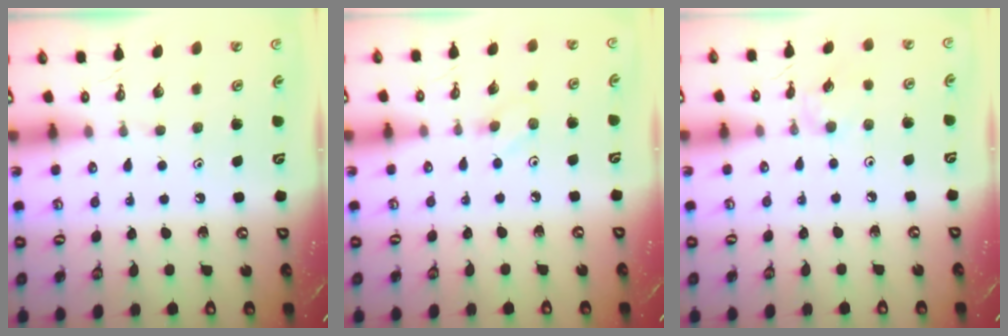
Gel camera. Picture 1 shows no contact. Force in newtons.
{"total": 3.7, "press": 3.7, "slide": 0.5}
{"total": 1.7, "press": 1.7, "slide": 0.4}